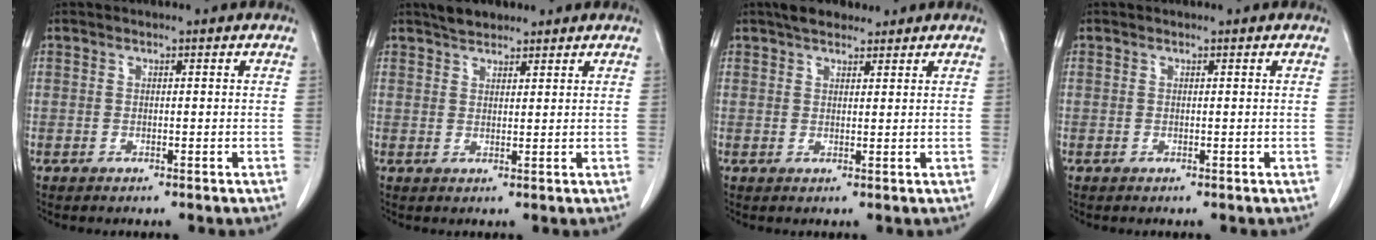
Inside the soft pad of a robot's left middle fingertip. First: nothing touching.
{"total": 3.4, "force": [2.9, 1.3, 1.2], "torque": [-0.027, 0.012, 0.050]}
{"total": 4.2, "force": [3.4, 1.7, 1.8], "torque": [-0.038, 0.020, 0.059]}
{"total": 0.0}